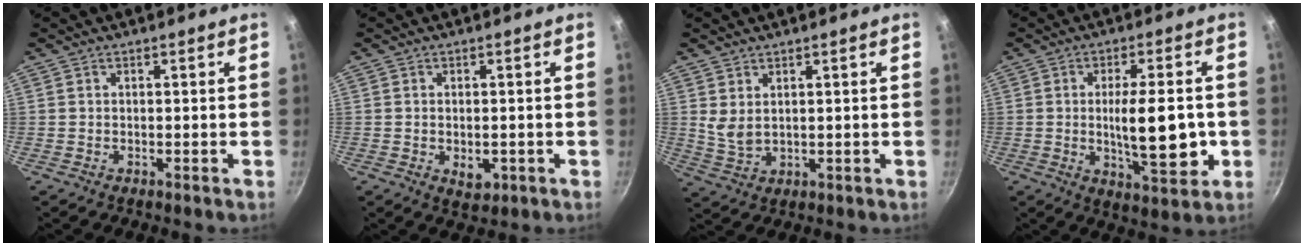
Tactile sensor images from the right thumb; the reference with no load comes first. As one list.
[{"total": 3.6, "force": [-0.7, 2.3, 2.6], "torque": [-0.034, -0.004, -0.006]}, {"total": 3.8, "force": [1.7, 2.1, 2.6], "torque": [-0.048, -0.019, 0.041]}, {"total": 13.9, "force": [-1.3, 5.0, 12.9], "torque": [-0.172, -0.010, -0.011]}]